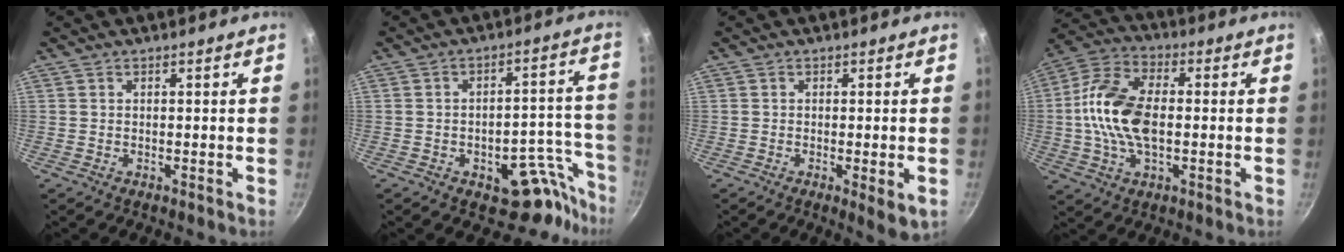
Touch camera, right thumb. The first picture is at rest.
{"total": 13.7, "force": [-8.2, 7.6, 8.0], "torque": [-0.001, 0.070, -0.104]}
{"total": 4.3, "force": [-1.0, 1.1, 4.0], "torque": [-0.061, -0.011, -0.013]}
{"total": 14.7, "force": [-0.6, 8.5, 12.0], "torque": [-0.223, 0.030, -0.027]}